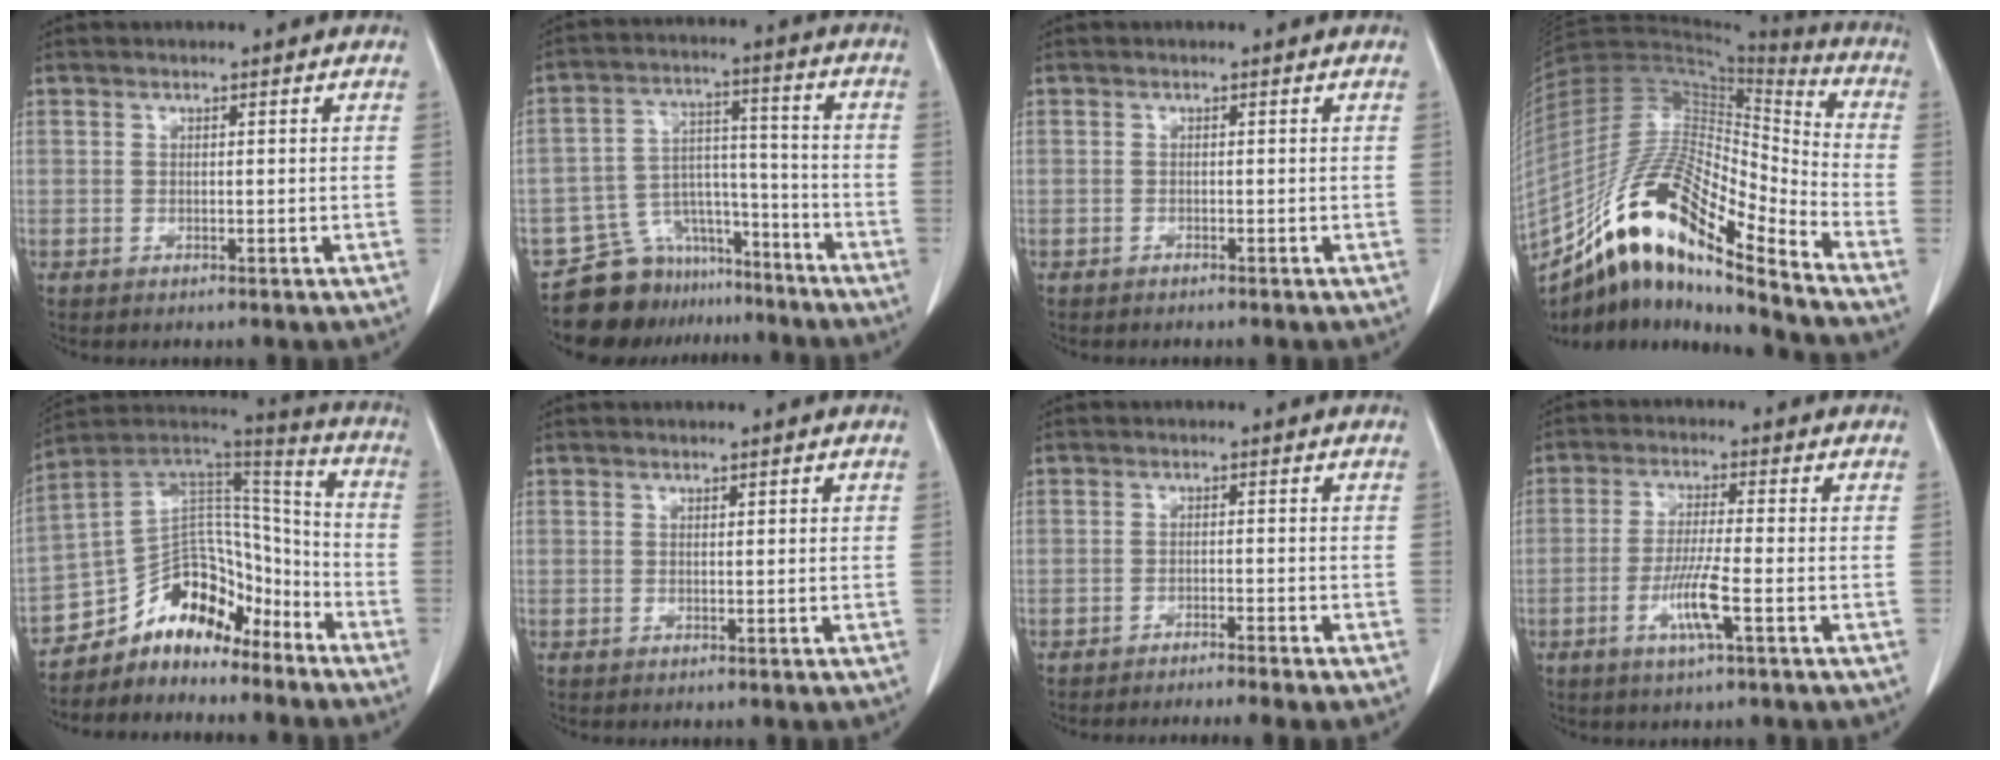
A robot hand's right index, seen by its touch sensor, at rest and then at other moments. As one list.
[{"total": 11.6, "force": [-9.9, 5.9, 1.4], "torque": [-0.011, 0.055, -0.163]}, {"total": 0.6, "force": [-0.5, 0.1, 0.2], "torque": [-0.009, -0.002, -0.009]}, {"total": 21.3, "force": [-15.0, 3.9, 14.7], "torque": [-0.301, 0.007, -0.276]}, {"total": 14.4, "force": [-11.4, 6.8, 5.4], "torque": [-0.072, 0.075, -0.199]}, {"total": 0.6, "force": [0.3, 0.2, 0.5], "torque": [-0.007, 0.000, 0.004]}, {"total": 6.2, "force": [-5.4, -1.1, 2.9], "torque": [-0.020, -0.006, -0.076]}, {"total": 6.2, "force": [-2.4, -0.1, 5.8], "torque": [-0.113, -0.011, -0.046]}]